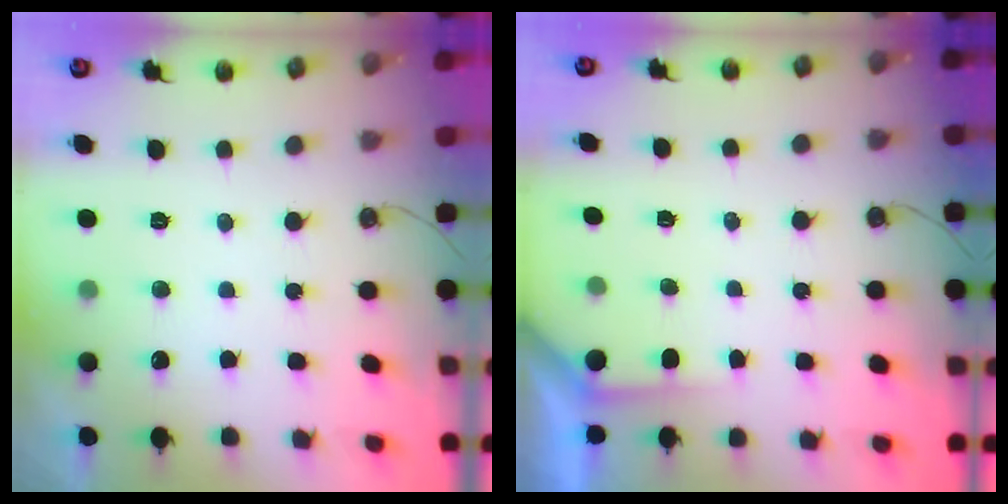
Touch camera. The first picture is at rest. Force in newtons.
{"total": 2.7, "press": 2.7, "slide": 0.3}